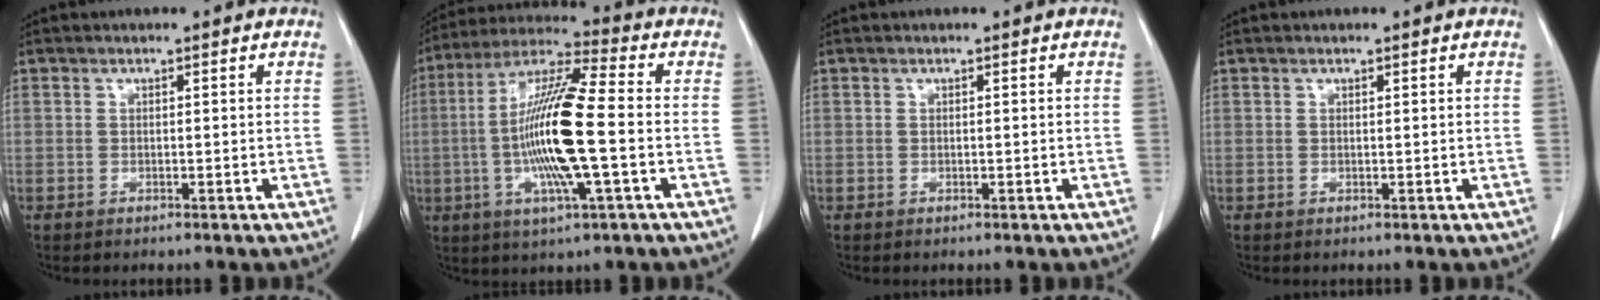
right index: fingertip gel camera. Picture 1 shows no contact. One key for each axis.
{"total": 15.7, "fx": -2.1, "fy": 1.0, "fz": 15.6, "tx": -0.306, "ty": -0.003, "tz": -0.045}
{"total": 0.0}
{"total": 0.0}